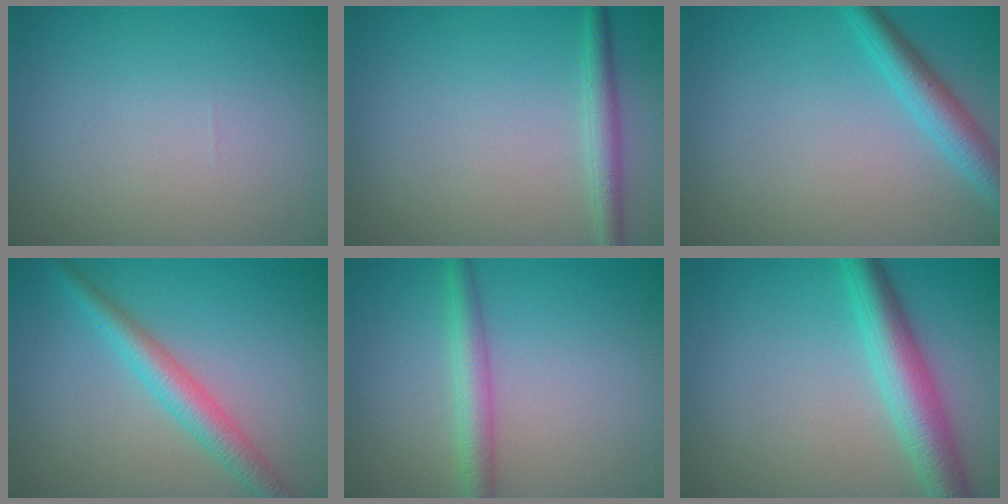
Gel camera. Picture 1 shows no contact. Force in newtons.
{"total": 2.1, "press": 2.1, "slide": 0.0}
{"total": 3.2, "press": 3.2, "slide": 0.1}
{"total": 3.6, "press": 3.6, "slide": 0.0}
{"total": 2.7, "press": 2.7, "slide": 0.1}
{"total": 5.1, "press": 5.1, "slide": 0.1}